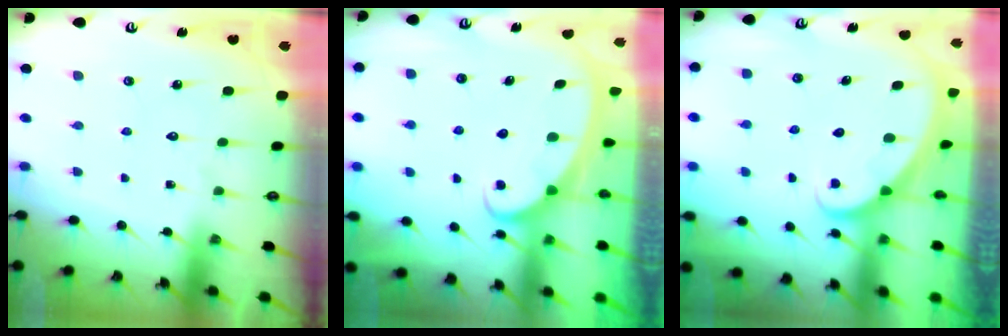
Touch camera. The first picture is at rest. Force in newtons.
{"total": 2.6, "press": 2.6, "slide": 0.3}
{"total": 1.7, "press": 1.7, "slide": 0.1}